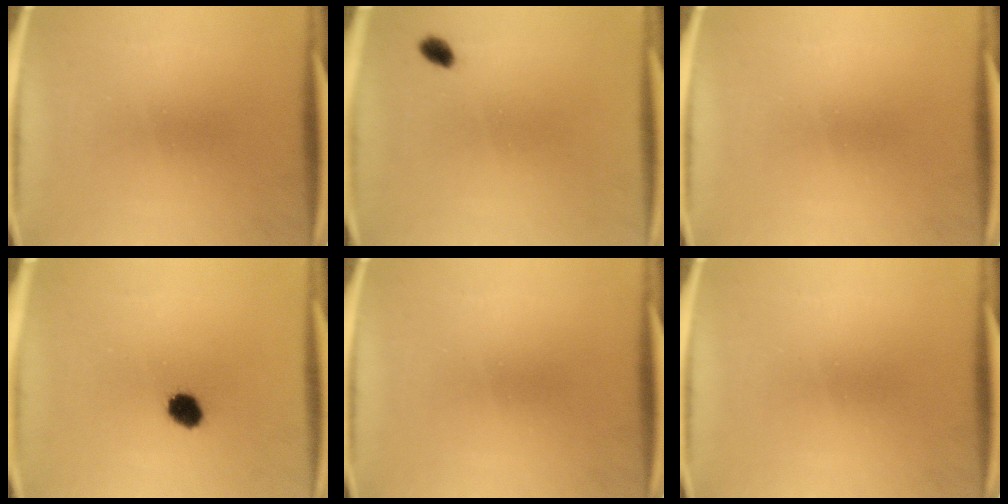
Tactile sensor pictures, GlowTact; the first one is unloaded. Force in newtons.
{"total": 1.9}
{"total": 0.0}
{"total": 4.7}
{"total": 0.0}
{"total": 0.0}